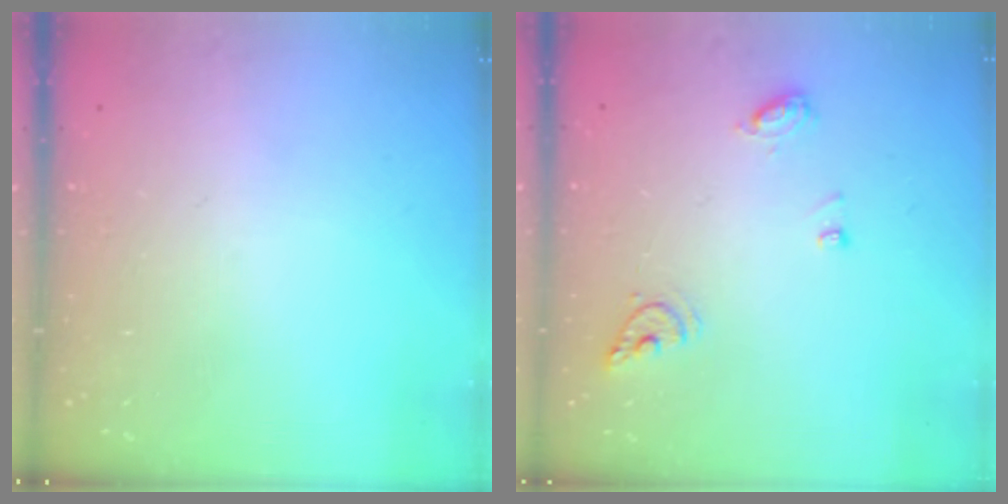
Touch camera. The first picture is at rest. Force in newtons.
{"total": 7.4, "press": 7.3, "slide": 0.9}